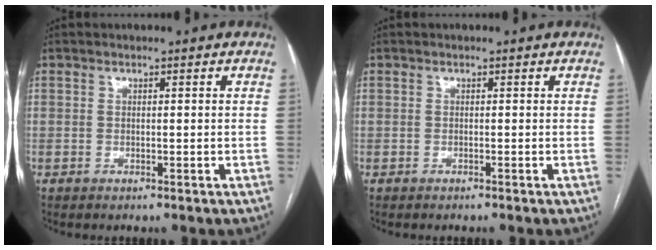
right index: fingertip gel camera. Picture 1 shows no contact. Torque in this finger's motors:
{"motor_torque": [-0.19, 0.09, -0.05, 0.00]}